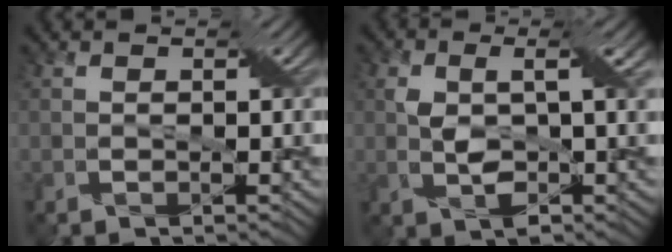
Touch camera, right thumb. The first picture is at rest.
{"total": 4.1, "force": [0.1, 1.4, 3.8], "torque": [-0.077, 0.002, 0.002]}